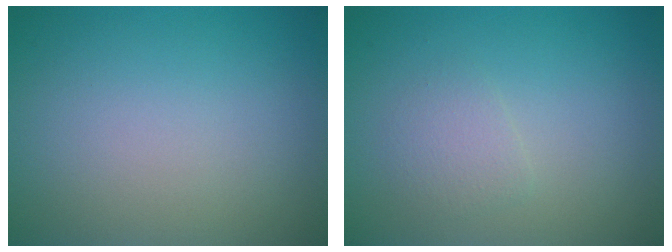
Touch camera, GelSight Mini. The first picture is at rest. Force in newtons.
{"total": 1.4, "press": 1.4, "slide": 0.1}